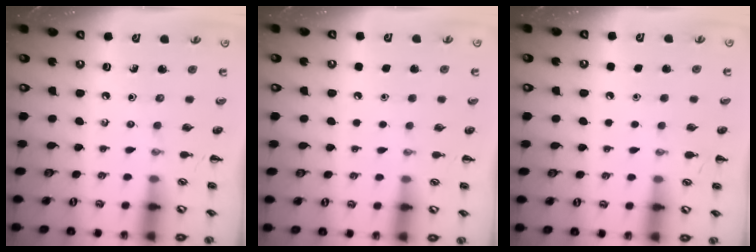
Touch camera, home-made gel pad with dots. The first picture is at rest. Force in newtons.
{"total": 1.8, "press": 1.8, "slide": 0.1}
{"total": 1.8, "press": 1.8, "slide": 0.1}